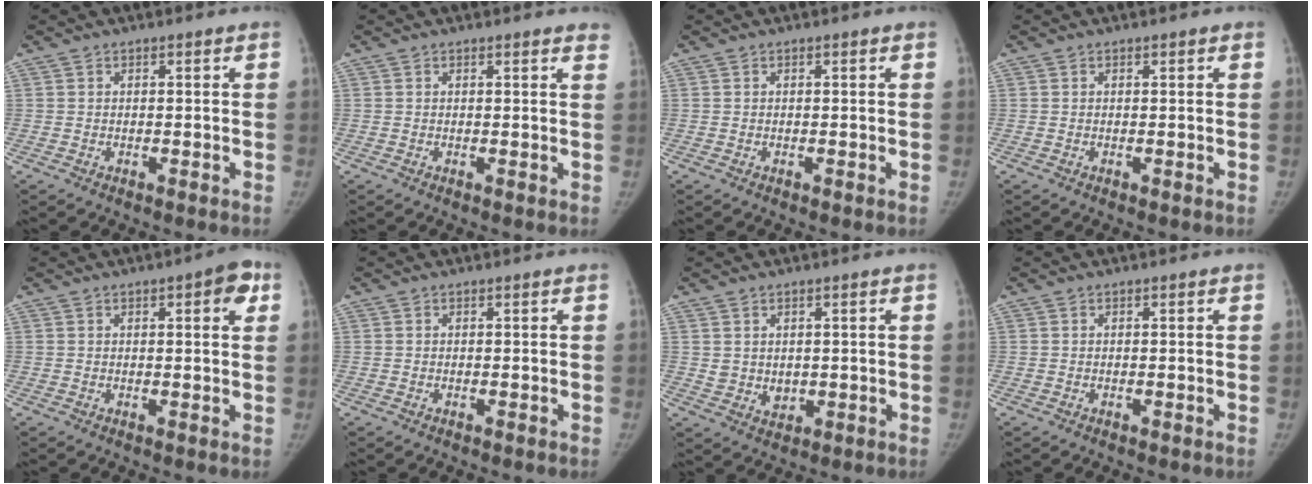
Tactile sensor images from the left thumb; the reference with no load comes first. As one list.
[{"total": 2.5, "force": [2.3, 0.5, 0.9], "torque": [-0.001, -0.007, 0.010]}, {"total": 0.0}, {"total": 0.0}, {"total": 5.0, "force": [2.0, 1.7, 4.2], "torque": [-0.038, 0.000, 0.018]}, {"total": 0.0}, {"total": 3.3, "force": [0.8, 2.9, 1.5], "torque": [-0.013, -0.011, 0.026]}, {"total": 0.0}]